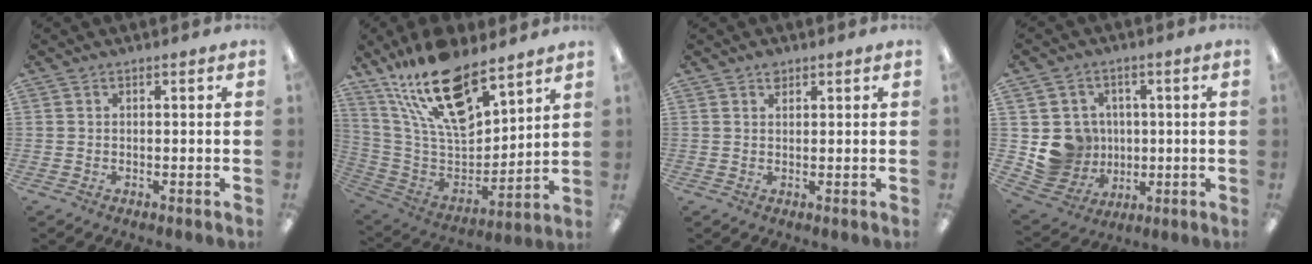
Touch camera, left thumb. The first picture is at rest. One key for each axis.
{"total": 22.5, "fx": 15.6, "fy": 9.1, "fz": 13.4, "tx": -0.246, "ty": -0.095, "tz": 0.273}
{"total": 1.7, "fx": 1.3, "fy": 0.9, "fz": 0.7, "tx": -0.008, "ty": -0.005, "tz": 0.022}
{"total": 9.7, "fx": 0.4, "fy": 9.6, "fz": 1.6, "tx": -0.049, "ty": -0.004, "tz": 0.024}